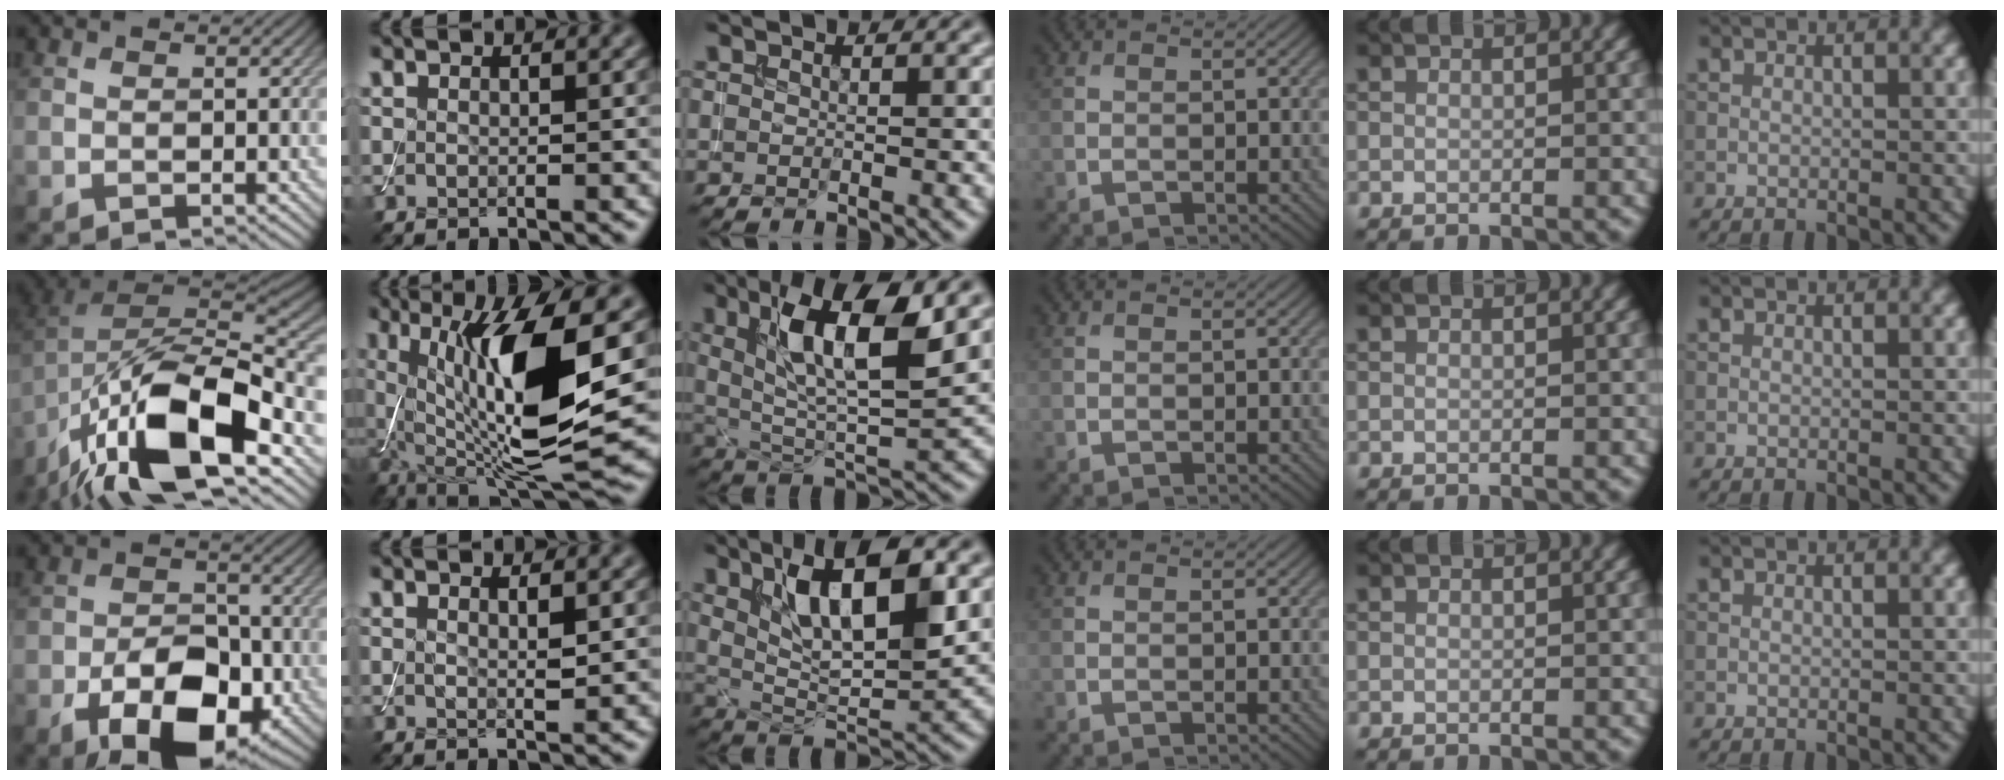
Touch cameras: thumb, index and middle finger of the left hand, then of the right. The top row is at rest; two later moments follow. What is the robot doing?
{"motion": "assemble", "object": "toy tower of hanoi"}